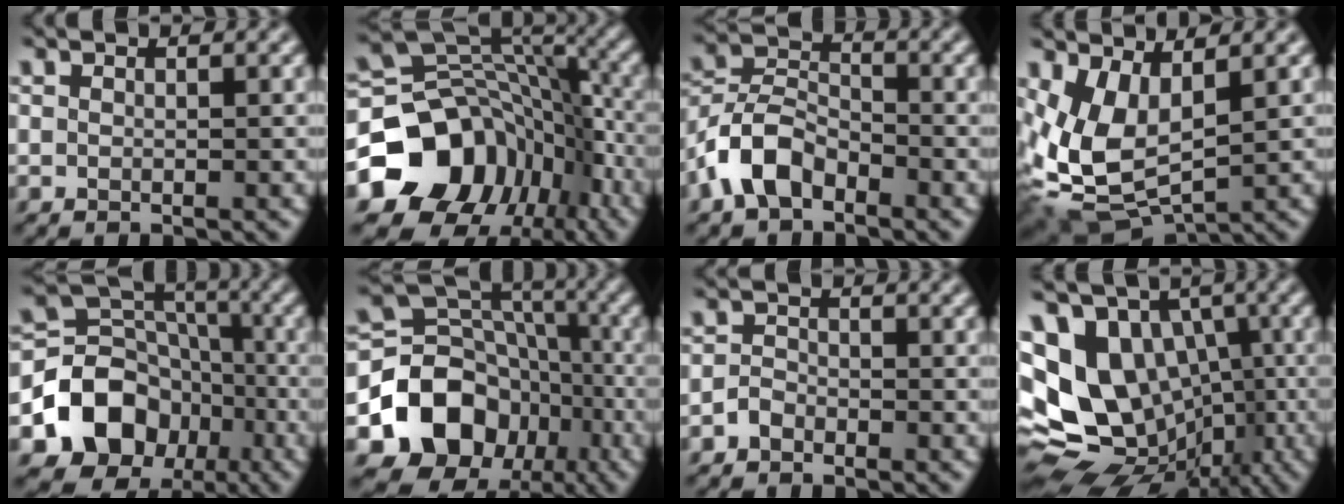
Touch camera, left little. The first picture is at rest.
{"total": 13.6, "force": [-6.4, 10.5, 5.9], "torque": [-0.129, -0.012, -0.107]}
{"total": 5.3, "force": [-3.2, 3.0, 2.9], "torque": [-0.063, 0.008, -0.071]}
{"total": 7.2, "force": [0.6, 3.9, 6.0], "torque": [-0.148, -0.013, 0.016]}
{"total": 9.8, "force": [-3.9, 7.8, 4.3], "torque": [-0.065, 0.003, -0.076]}
{"total": 11.2, "force": [-4.2, 9.1, 5.1], "torque": [-0.093, 0.004, -0.080]}
{"total": 1.4, "force": [-1.0, 0.9, 0.4], "torque": [-0.006, 0.005, -0.022]}
{"total": 15.1, "force": [0.5, 11.9, 9.4], "torque": [-0.171, -0.005, 0.023]}